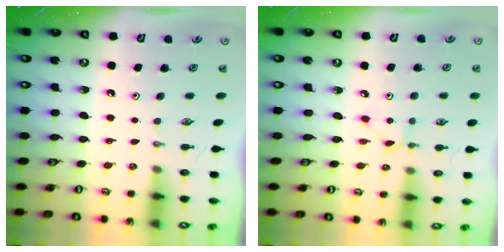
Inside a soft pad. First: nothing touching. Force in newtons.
{"total": 3.1, "press": 3.0, "slide": 0.4}